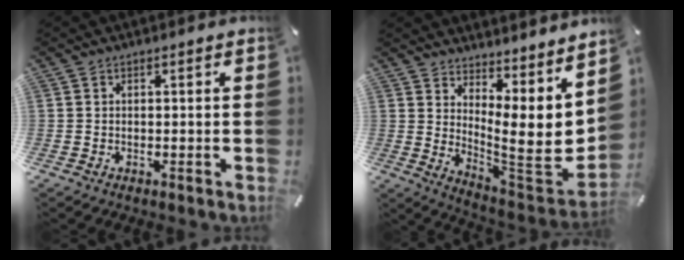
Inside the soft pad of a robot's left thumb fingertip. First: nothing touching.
{"total": 12.0, "force": [3.4, 4.3, 10.7], "torque": [-0.130, -0.080, 0.061]}